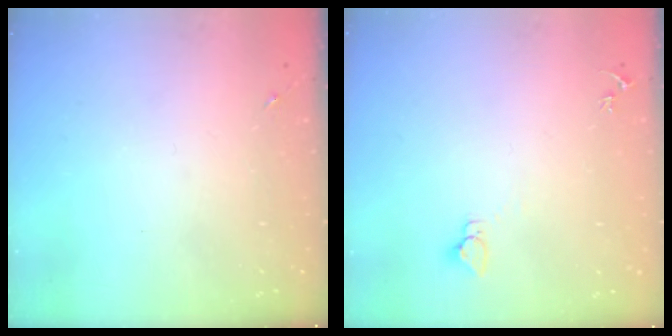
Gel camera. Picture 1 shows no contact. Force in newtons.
{"total": 2.8, "press": 2.8, "slide": 0.2}